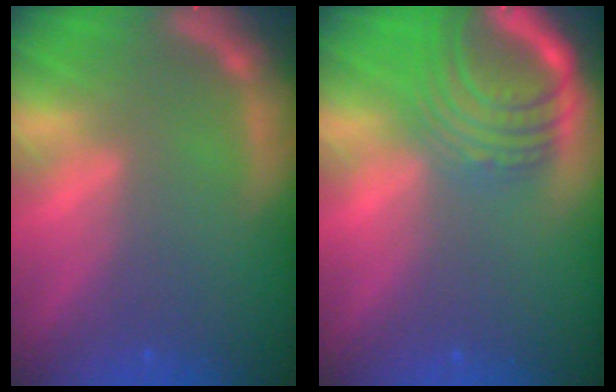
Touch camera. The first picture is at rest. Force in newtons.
{"total": 8.1}